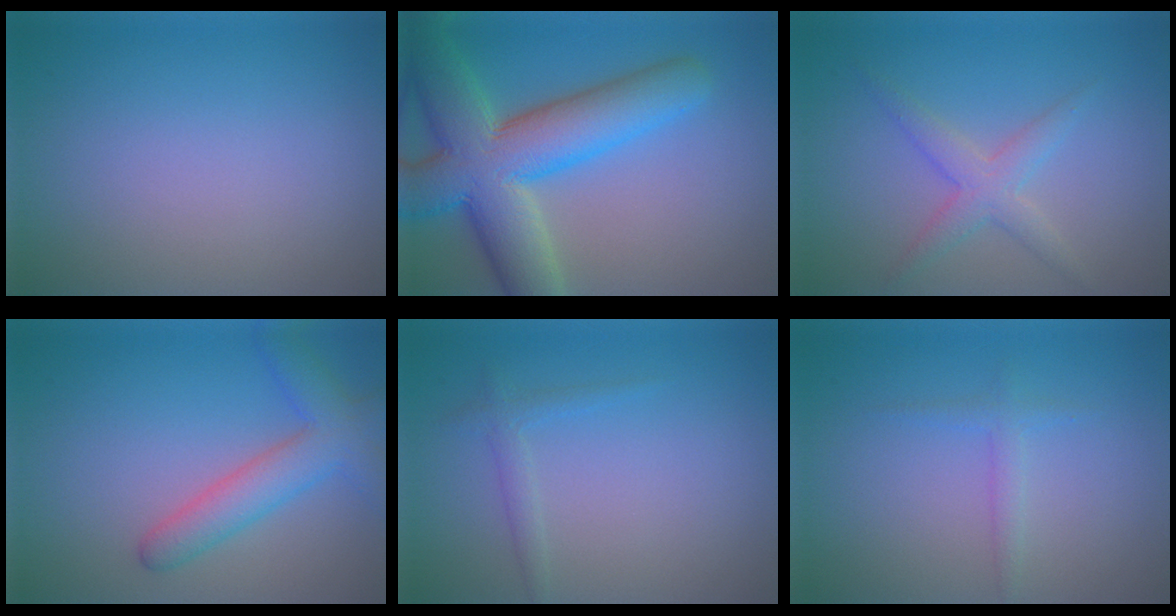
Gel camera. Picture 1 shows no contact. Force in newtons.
{"total": 11.4, "press": 11.4, "slide": 0.7}
{"total": 2.7, "press": 2.7, "slide": 0.1}
{"total": 4.7, "press": 4.7, "slide": 0.2}
{"total": 1.3, "press": 1.3, "slide": 0.0}
{"total": 1.3, "press": 1.3, "slide": 0.1}